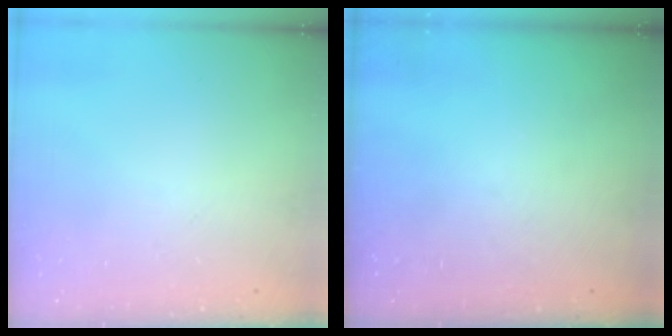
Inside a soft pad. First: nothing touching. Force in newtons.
{"total": 0.0}